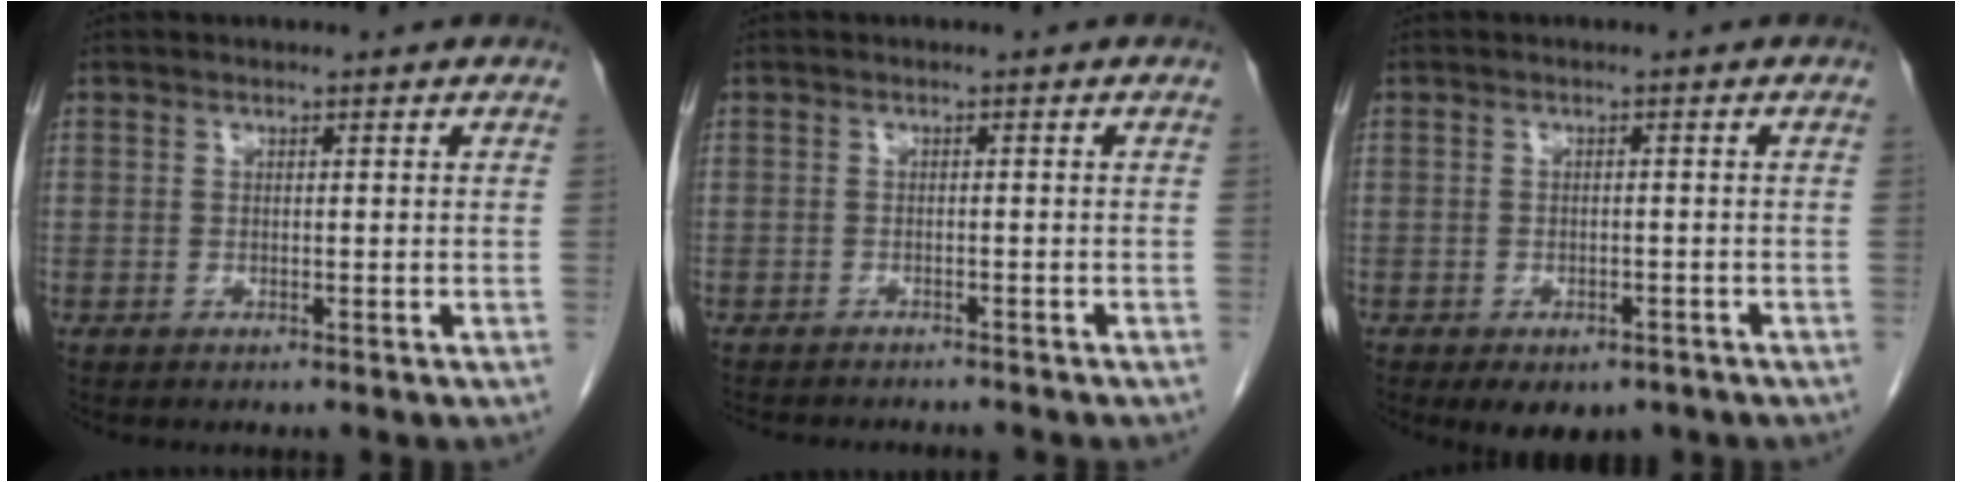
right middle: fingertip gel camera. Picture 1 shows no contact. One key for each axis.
{"total": 6.9, "fx": -6.4, "fy": 1.3, "fz": 2.3, "tx": -0.025, "ty": -0.003, "tz": -0.082}
{"total": 6.3, "fx": -4.5, "fy": 3.4, "fz": 2.9, "tx": -0.031, "ty": 0.002, "tz": -0.057}